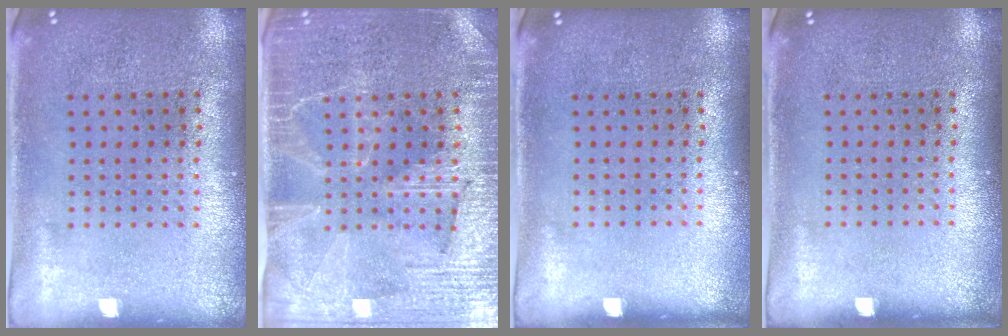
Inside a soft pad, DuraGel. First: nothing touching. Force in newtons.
{"total": 4.0, "press": 3.6, "slide": 1.6}
{"total": 0.0}
{"total": 0.0}